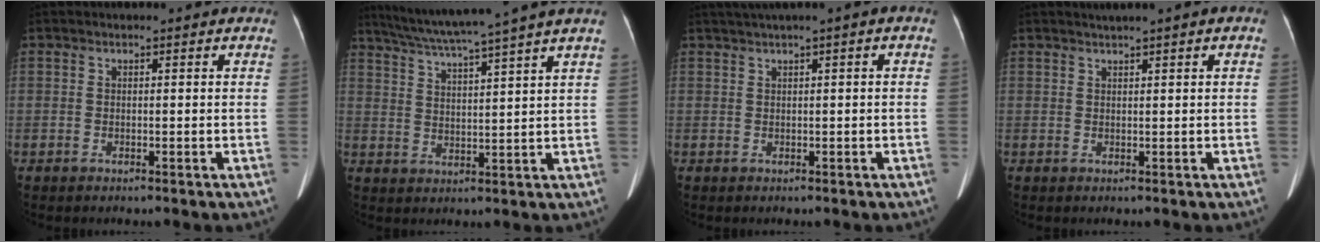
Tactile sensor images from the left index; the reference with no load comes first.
{"total": 13.0, "force": [10.9, -2.3, 6.7], "torque": [-0.118, 0.003, 0.163]}
{"total": 2.2, "force": [1.0, 0.1, 2.0], "torque": [-0.039, 0.020, 0.022]}
{"total": 2.0, "force": [1.3, 0.0, 1.6], "torque": [-0.031, 0.013, 0.023]}